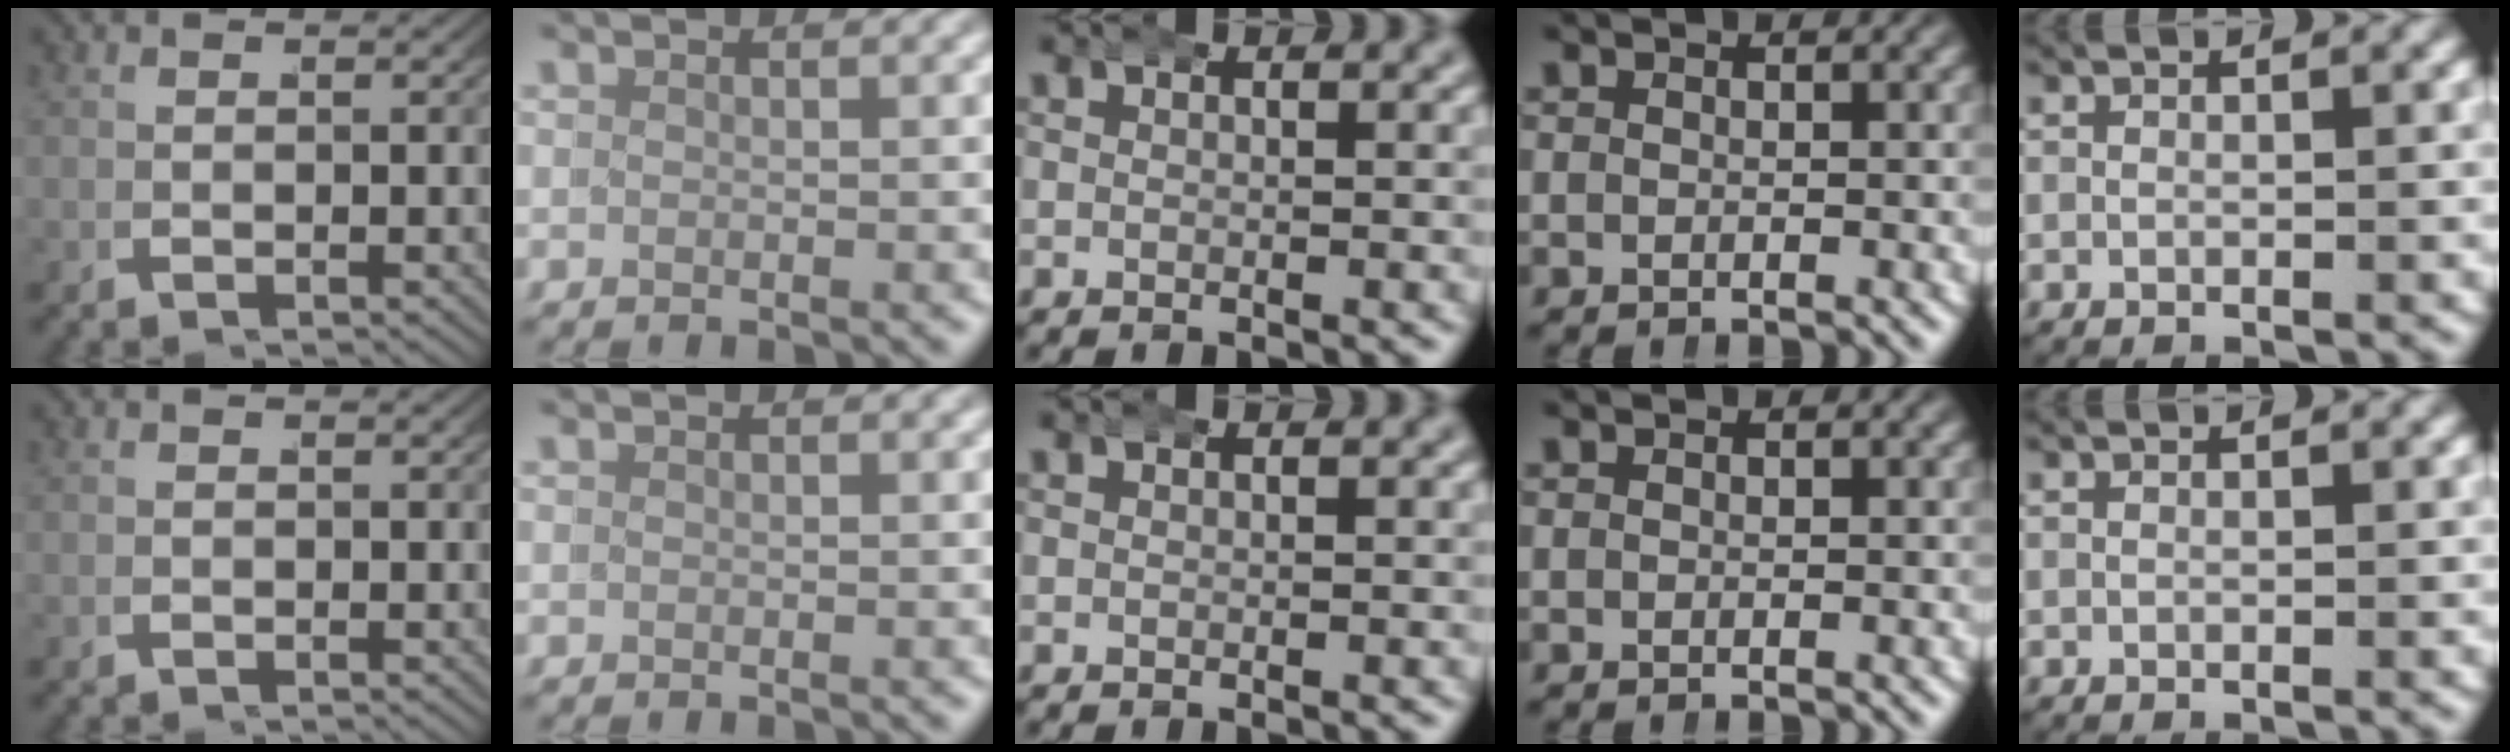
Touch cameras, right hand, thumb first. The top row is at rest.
{}